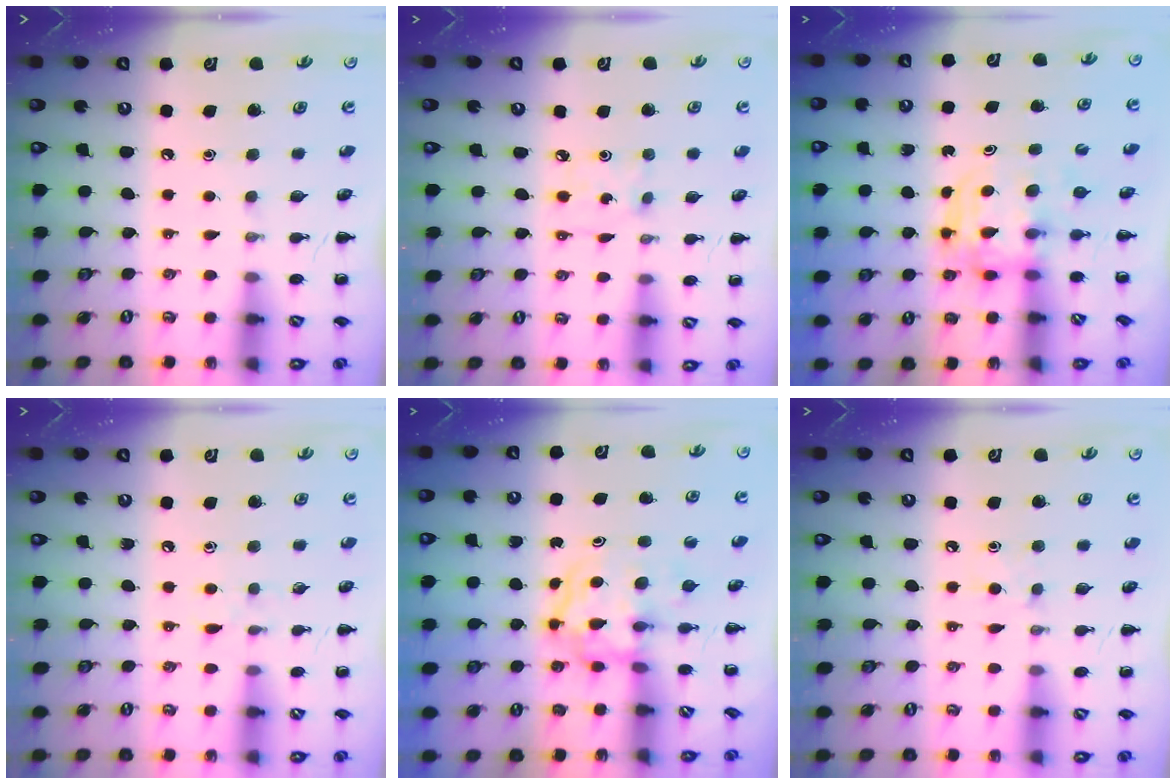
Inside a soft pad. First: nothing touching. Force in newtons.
{"total": 2.5, "press": 2.4, "slide": 0.8}
{"total": 3.8, "press": 3.7, "slide": 0.2}
{"total": 4.6, "press": 4.2, "slide": 2.0}
{"total": 3.9, "press": 3.8, "slide": 0.5}
{"total": 4.1, "press": 4.0, "slide": 1.2}